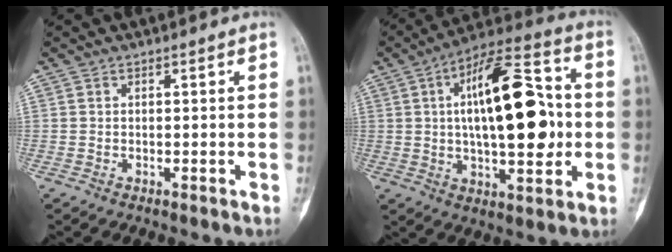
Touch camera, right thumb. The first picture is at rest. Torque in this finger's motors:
{"motor_torque": [-1.05, 2.45, 0.37, 0.13, 0.68]}